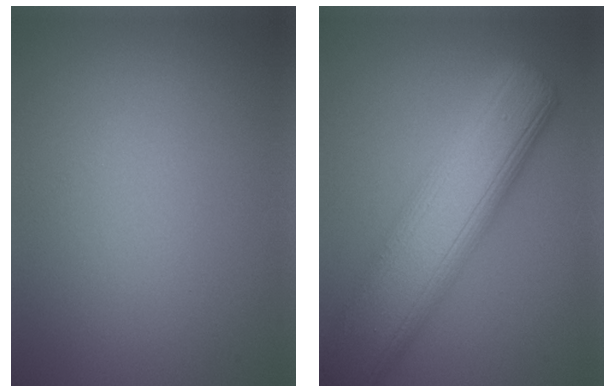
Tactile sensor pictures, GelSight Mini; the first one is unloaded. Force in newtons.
{"total": 10.5, "press": 10.5, "slide": 0.3}